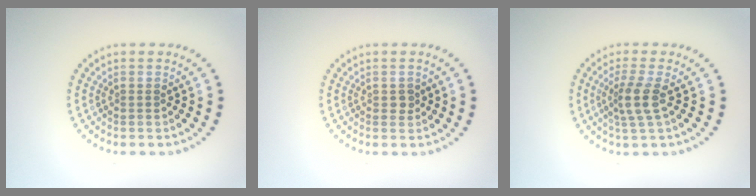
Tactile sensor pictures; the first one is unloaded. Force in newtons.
{"total": 0.8, "press": 0.8, "slide": 0.2}
{"total": 2.6, "press": 2.0, "slide": 1.6}